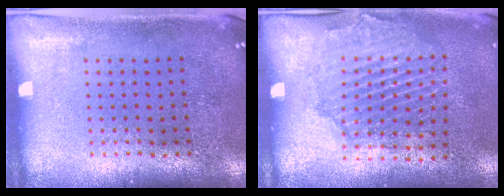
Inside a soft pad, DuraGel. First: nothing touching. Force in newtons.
{"total": 1.5, "press": 1.5, "slide": 0.4}